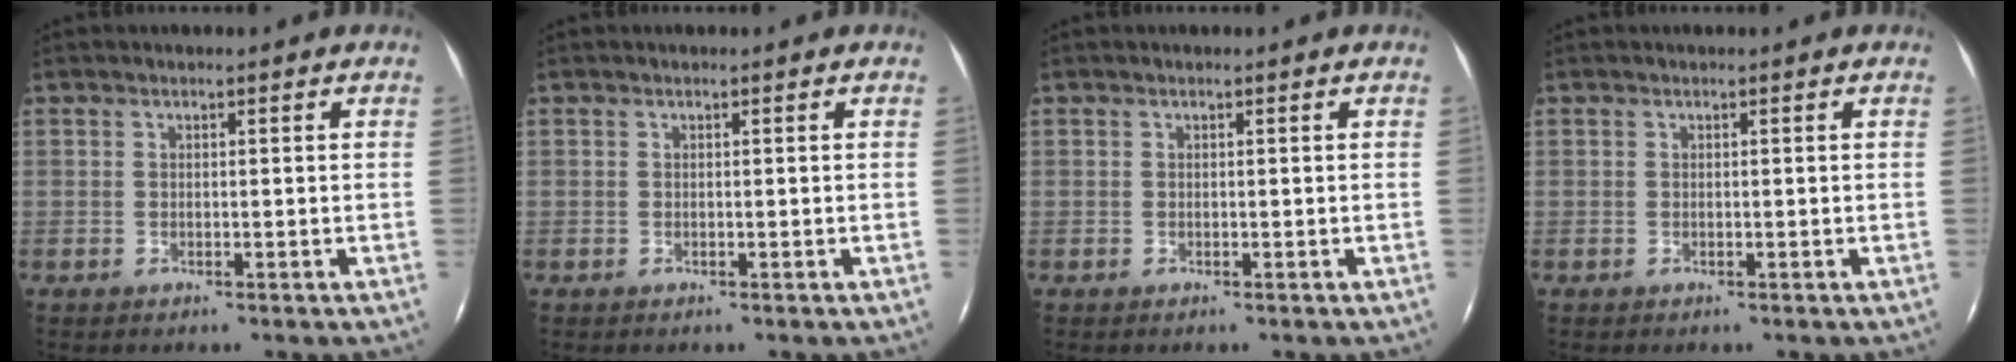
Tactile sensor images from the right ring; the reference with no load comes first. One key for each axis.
{"total": 0.0}
{"total": 0.0}
{"total": 0.0}